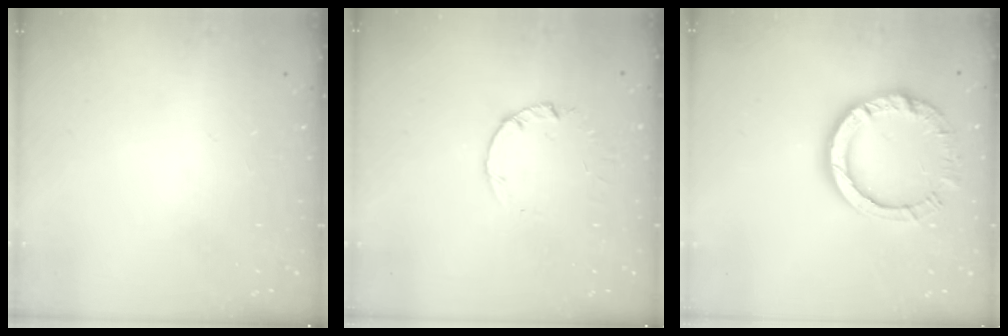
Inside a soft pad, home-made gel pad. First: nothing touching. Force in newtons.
{"total": 1.0, "press": 0.9, "slide": 0.3}
{"total": 11.5, "press": 11.5, "slide": 1.0}